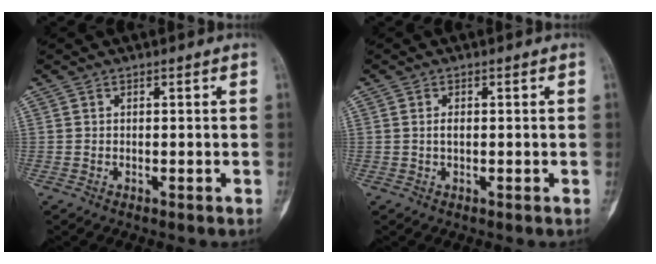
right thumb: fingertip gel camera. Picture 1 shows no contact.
{"total": 1.2, "force": [0.0, 0.6, 1.0], "torque": [-0.015, 0.001, -0.002]}